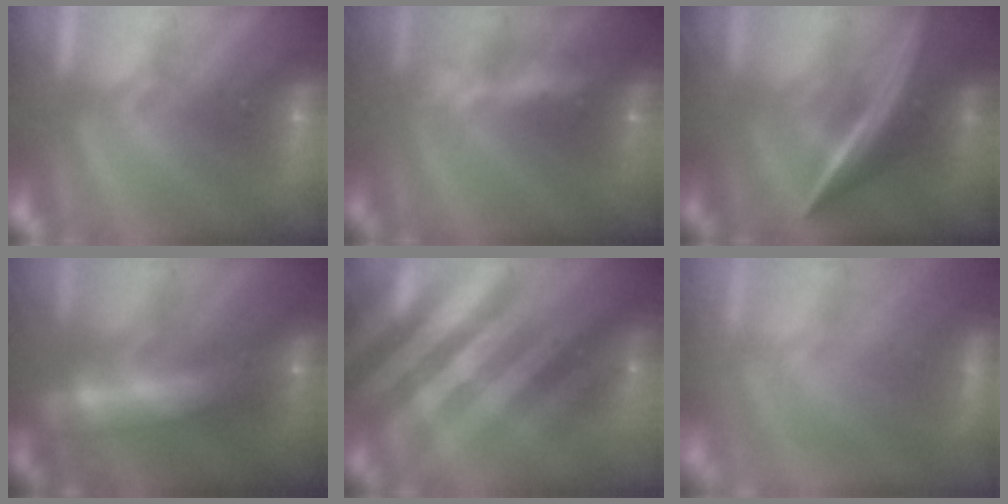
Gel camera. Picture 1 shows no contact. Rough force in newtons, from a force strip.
{"total": 8.3}
{"total": 2.7}
{"total": 9.7}
{"total": 2.4}
{"total": 11.1}